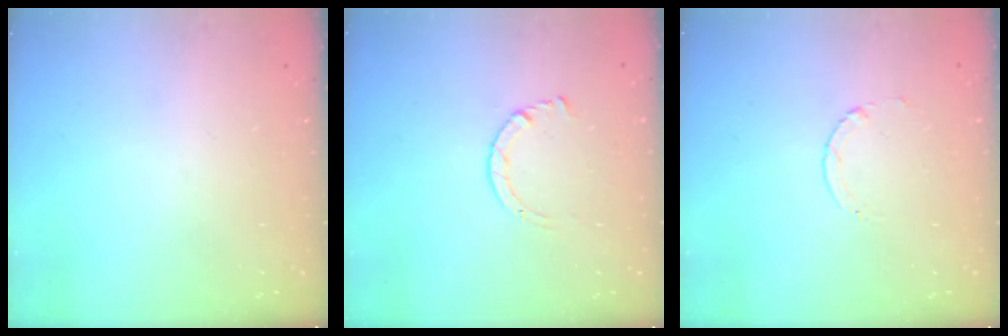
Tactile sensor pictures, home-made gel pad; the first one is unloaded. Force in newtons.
{"total": 2.9, "press": 2.8, "slide": 0.3}
{"total": 2.3, "press": 2.3, "slide": 0.3}